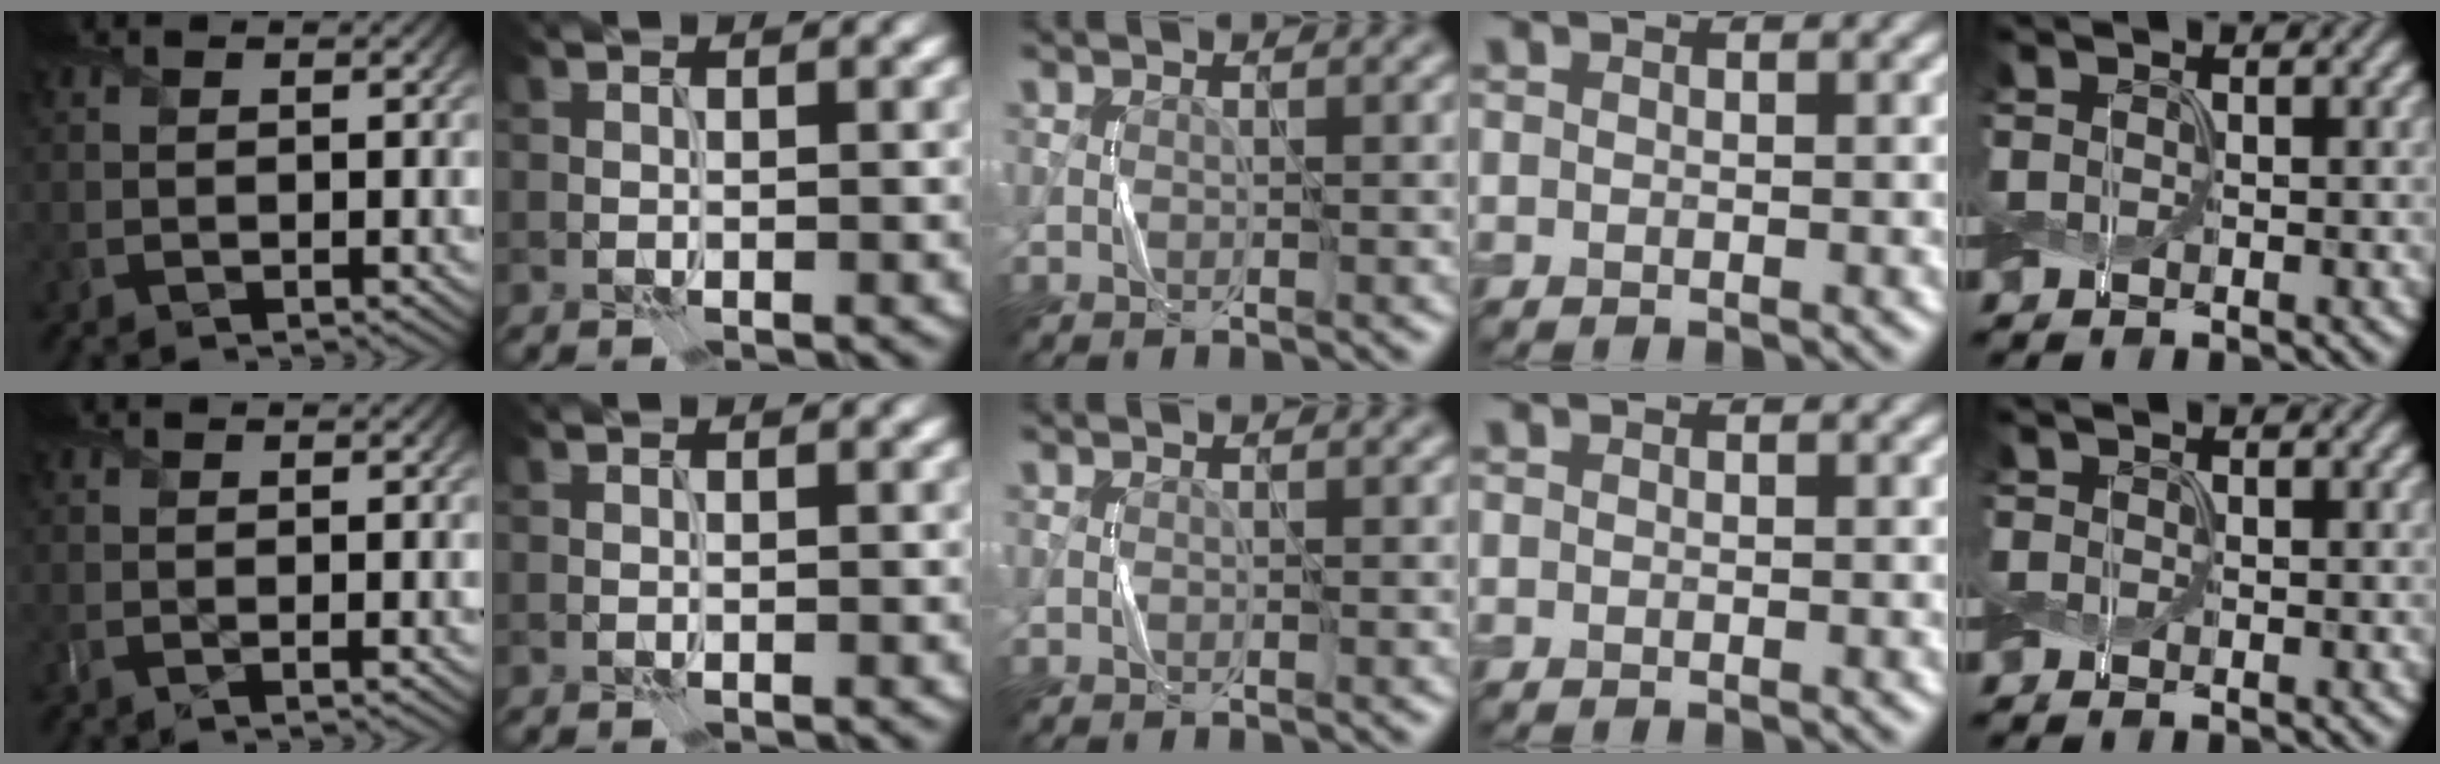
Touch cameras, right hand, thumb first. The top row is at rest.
{"thumb": {"total": 0.6, "force": [-0.1, 0.0, 0.6], "torque": [-0.016, -0.002, -0.002]}}